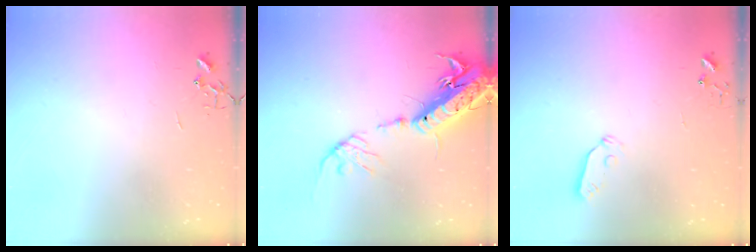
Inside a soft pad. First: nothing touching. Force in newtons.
{"total": 19.6, "press": 19.1, "slide": 4.3}
{"total": 3.9, "press": 3.8, "slide": 0.6}